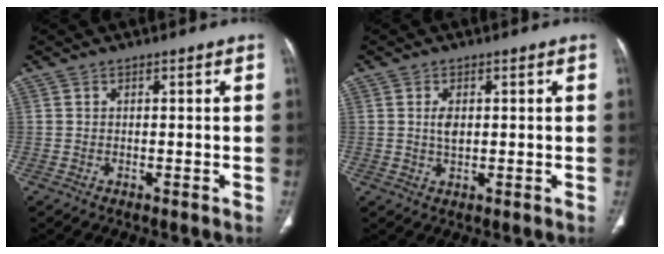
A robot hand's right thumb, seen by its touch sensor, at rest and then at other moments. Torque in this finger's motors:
{"motor_torque": [0.59, 0.51, 0.70, -0.46, 0.01]}